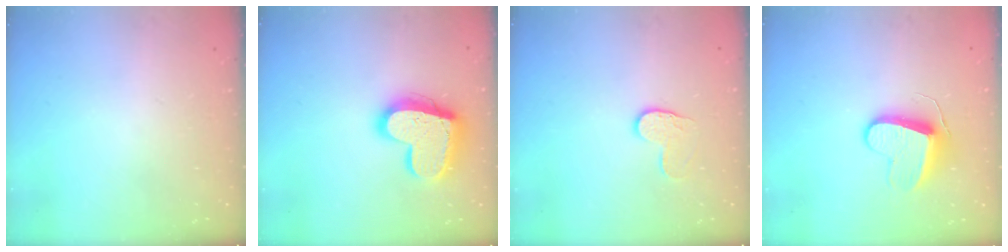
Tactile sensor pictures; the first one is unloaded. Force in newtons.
{"total": 18.2, "press": 18.2, "slide": 1.6}
{"total": 6.4, "press": 6.4, "slide": 0.6}
{"total": 9.9, "press": 9.8, "slide": 0.8}